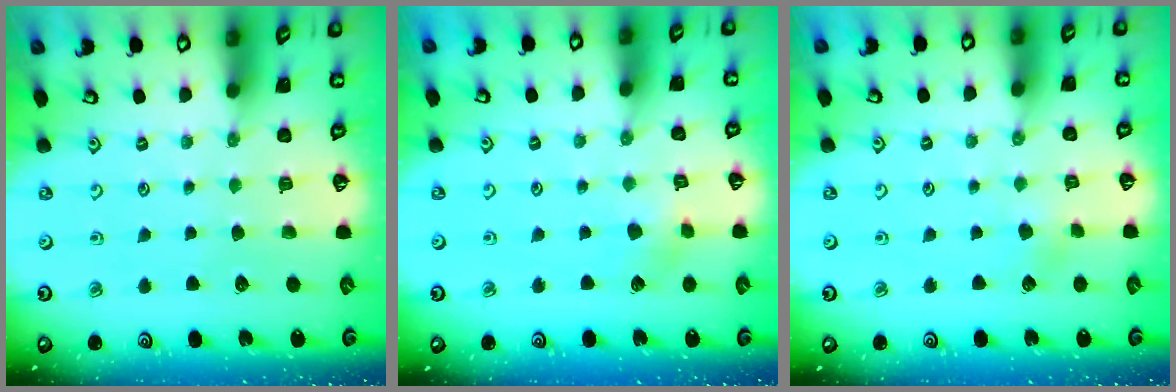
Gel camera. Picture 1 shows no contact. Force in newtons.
{"total": 3.6, "press": 3.6, "slide": 0.4}
{"total": 3.0, "press": 3.0, "slide": 0.1}